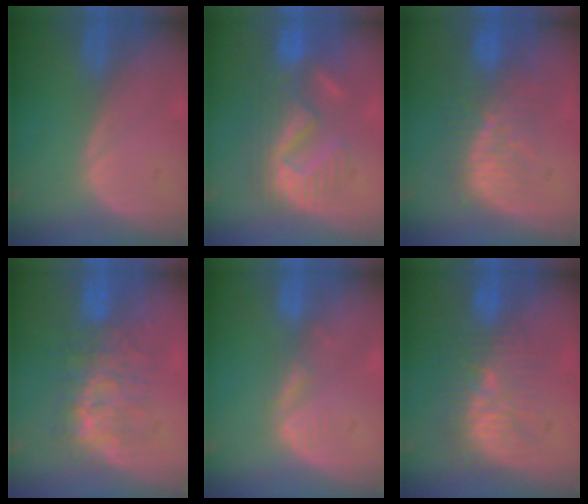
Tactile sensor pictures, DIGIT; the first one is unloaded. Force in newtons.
{"total": 9.0, "press": 8.9, "slide": 1.6}
{"total": 9.9, "press": 8.5, "slide": 5.0}
{"total": 7.9, "press": 7.7, "slide": 1.4}
{"total": 2.0, "press": 2.0, "slide": 0.3}
{"total": 9.7, "press": 8.9, "slide": 3.8}